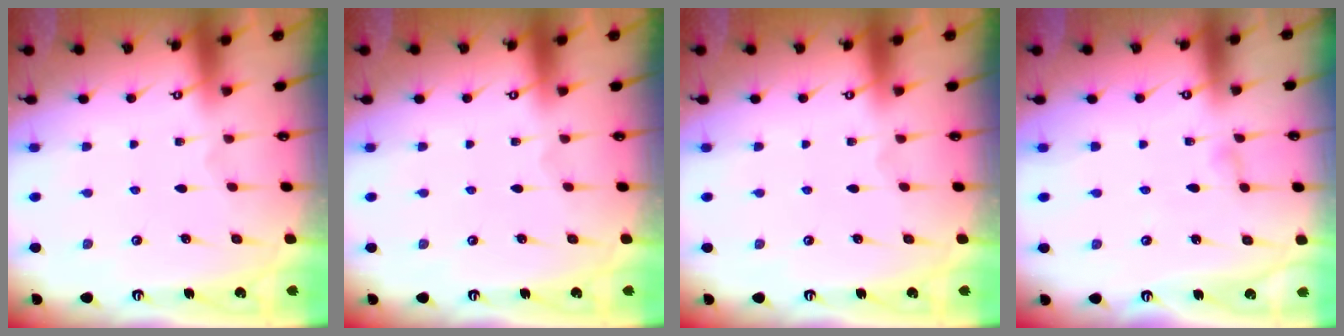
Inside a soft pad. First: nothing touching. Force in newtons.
{"total": 0.0}
{"total": 0.0}
{"total": 3.1, "press": 3.0, "slide": 0.3}